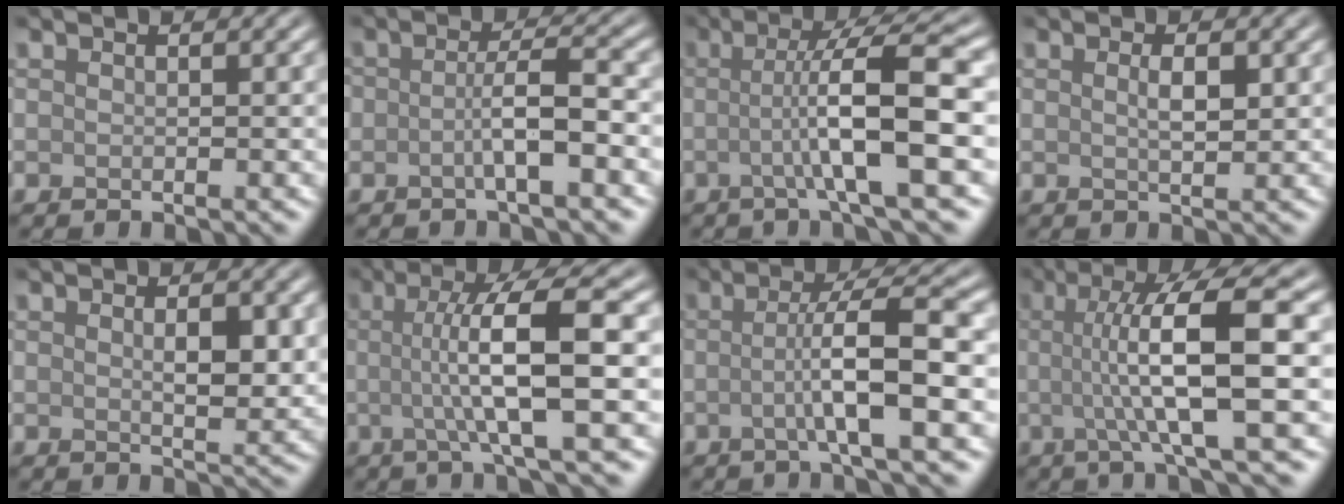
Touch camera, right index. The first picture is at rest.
{"total": 3.0, "force": [-1.2, 0.5, 2.7], "torque": [-0.048, 0.011, -0.024]}
{"total": 7.9, "force": [-0.8, 1.1, 7.8], "torque": [-0.116, 0.013, -0.020]}
{"total": 1.8, "force": [0.4, 0.5, 1.6], "torque": [-0.031, 0.000, 0.008]}
{"total": 2.7, "force": [0.5, 1.1, 2.5], "torque": [-0.040, -0.005, 0.011]}
{"total": 8.6, "force": [0.1, 1.6, 8.5], "torque": [-0.125, 0.007, 0.000]}
{"total": 6.5, "force": [-0.9, 0.9, 6.4], "torque": [-0.100, 0.013, -0.026]}
{"total": 9.6, "force": [0.3, 2.0, 9.4], "torque": [-0.130, 0.006, 0.003]}